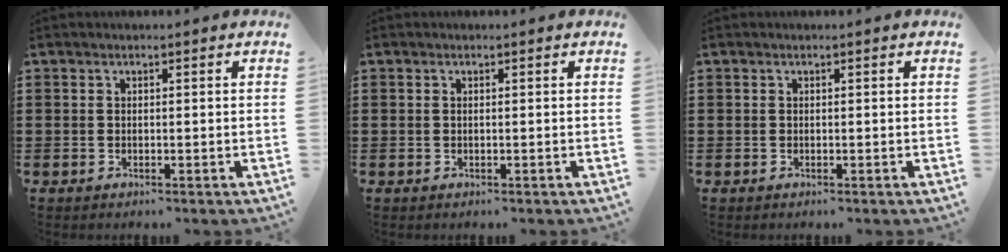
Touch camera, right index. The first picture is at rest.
{"total": 0.0}
{"total": 0.0}